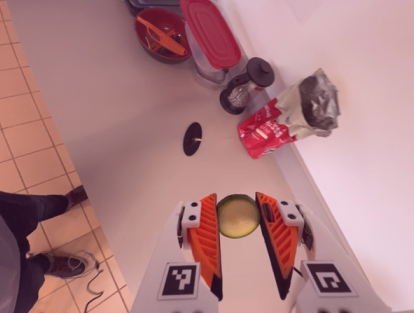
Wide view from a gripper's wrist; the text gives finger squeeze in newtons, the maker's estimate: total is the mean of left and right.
{"total": 9.2, "left": 9.5, "right": 9.0}